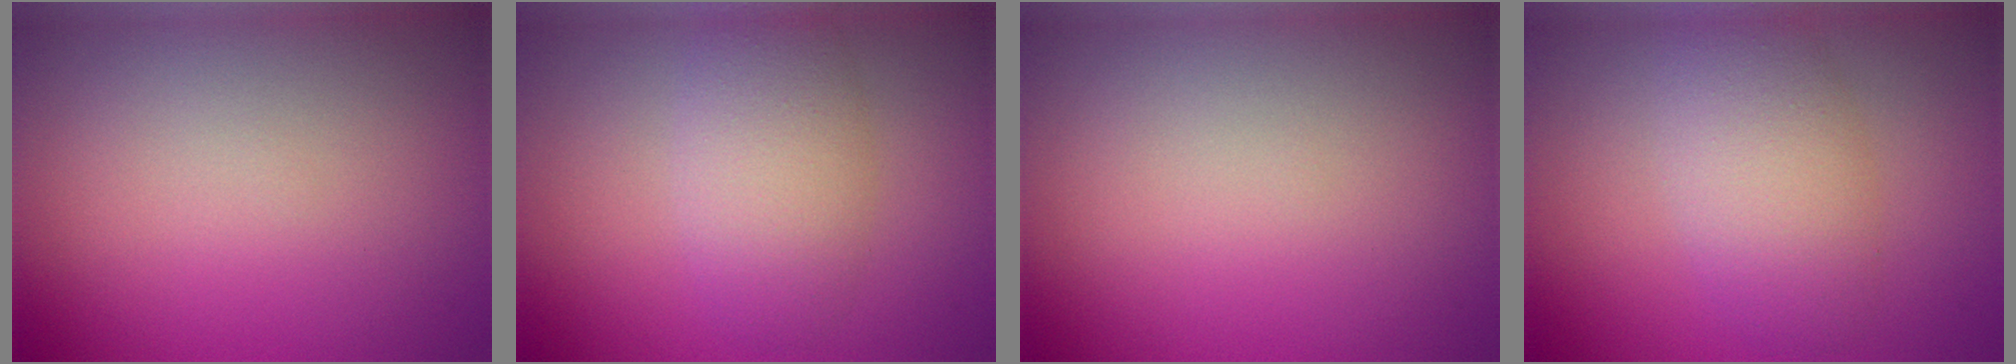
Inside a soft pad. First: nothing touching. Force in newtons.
{"total": 2.7, "press": 2.7, "slide": 0.3}
{"total": 0.0}
{"total": 4.8, "press": 4.7, "slide": 0.2}